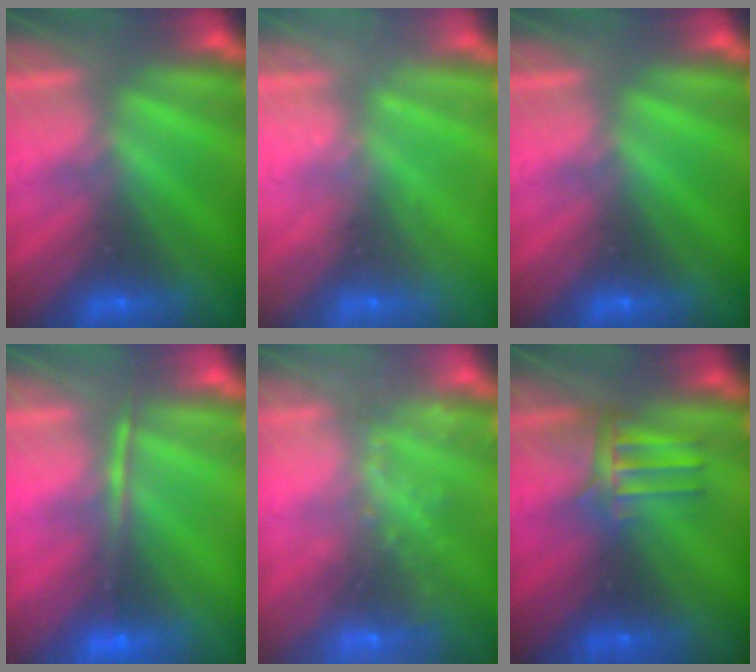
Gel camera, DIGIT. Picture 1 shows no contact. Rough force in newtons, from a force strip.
{"total": 2.4}
{"total": 0.0}
{"total": 1.5}
{"total": 6.0}
{"total": 3.8}